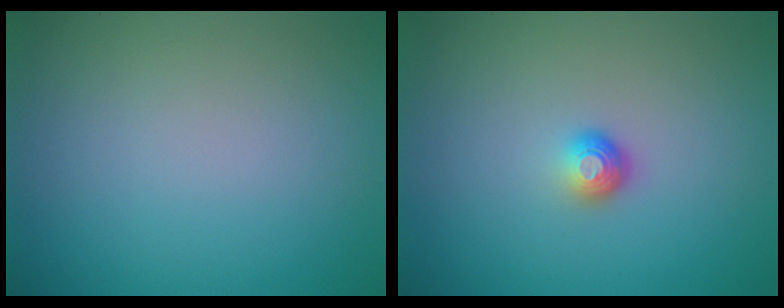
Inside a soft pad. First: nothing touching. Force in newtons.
{"total": 1.7, "press": 1.2, "slide": 1.2}